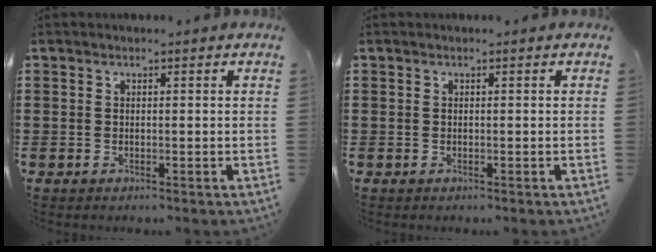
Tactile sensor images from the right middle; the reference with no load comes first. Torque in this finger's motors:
{"motor_torque": [0.59, -0.13, -0.08, -0.01]}